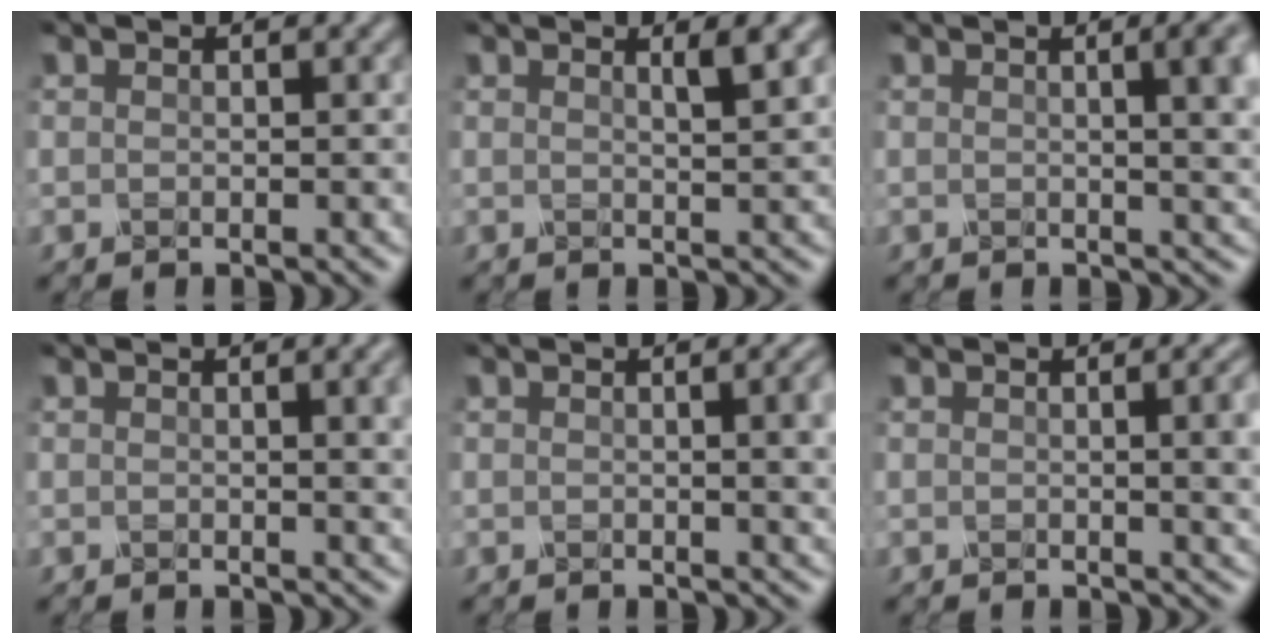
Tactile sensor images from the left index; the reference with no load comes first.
{"total": 1.4, "force": [0.7, 0.2, 1.3], "torque": [-0.010, 0.000, 0.005]}
{"total": 5.4, "force": [1.2, 2.1, 4.9], "torque": [-0.025, 0.010, 0.010]}
{"total": 3.3, "force": [0.9, 1.1, 3.0], "torque": [-0.035, 0.002, 0.014]}
{"total": 3.5, "force": [0.4, 1.1, 3.3], "torque": [-0.033, 0.003, 0.005]}
{"total": 3.7, "force": [0.4, 1.2, 3.5], "torque": [-0.030, 0.001, 0.004]}